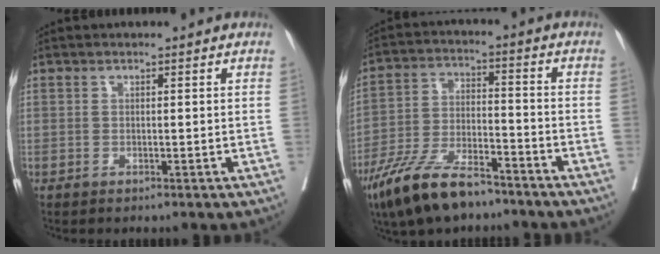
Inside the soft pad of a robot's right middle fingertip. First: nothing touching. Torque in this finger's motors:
{"motor_torque": [1.08, -1.06, 0.20, 0.14]}